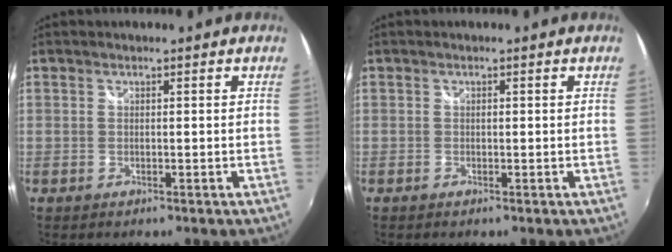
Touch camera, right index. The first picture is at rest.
{"total": 0.0}